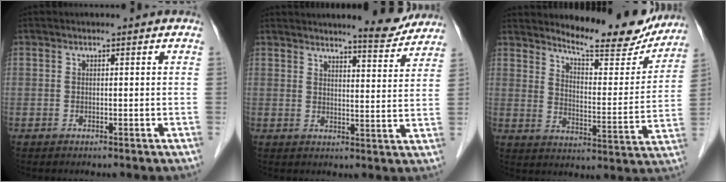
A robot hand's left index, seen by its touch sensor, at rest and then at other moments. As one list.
[{"total": 7.4, "force": [7.1, 0.8, 2.1], "torque": [-0.030, -0.016, 0.082]}, {"total": 15.6, "force": [14.4, 2.8, 5.3], "torque": [-0.073, -0.034, 0.188]}]